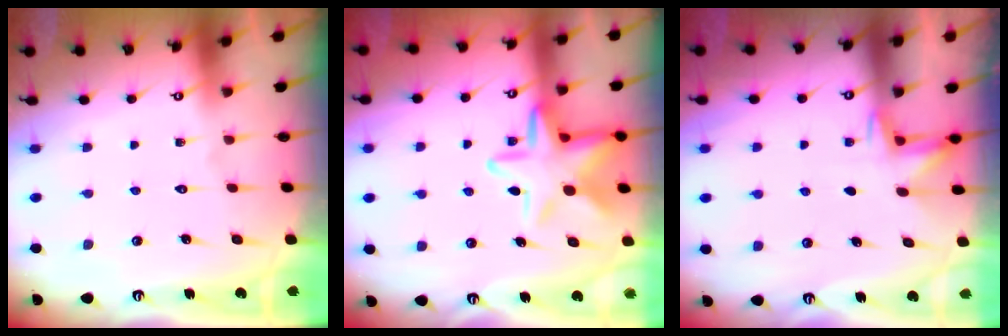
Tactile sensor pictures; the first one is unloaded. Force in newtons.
{"total": 13.5, "press": 13.5, "slide": 1.2}
{"total": 3.8, "press": 3.5, "slide": 1.2}